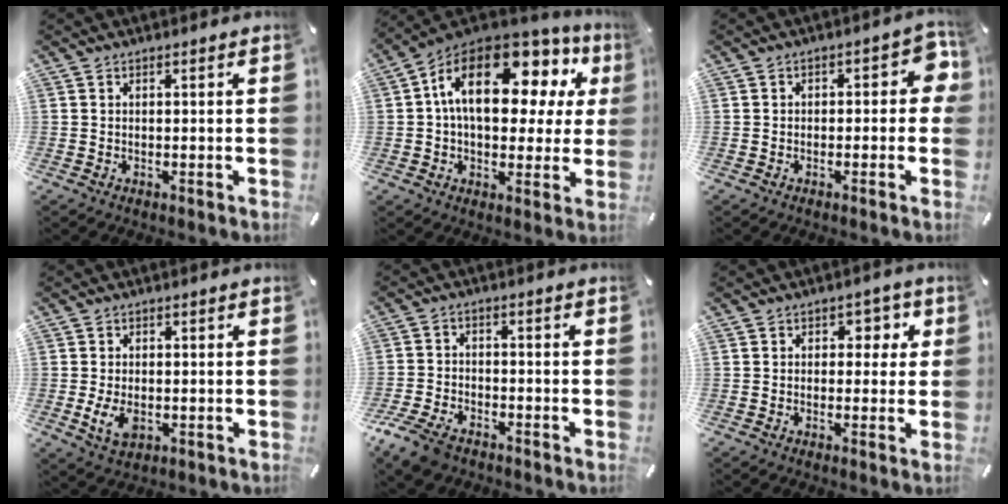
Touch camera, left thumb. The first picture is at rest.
{"total": 20.2, "force": [6.8, 11.3, 15.3], "torque": [-0.259, -0.030, 0.111]}
{"total": 5.8, "force": [-0.2, 3.4, 4.6], "torque": [-0.052, 0.008, -0.010]}
{"total": 5.0, "force": [-1.0, 3.2, 3.7], "torque": [-0.082, -0.008, -0.021]}
{"total": 7.3, "force": [-5.1, 4.1, 3.2], "torque": [-0.081, 0.016, -0.101]}
{"total": 3.9, "force": [0.6, 3.2, 2.2], "torque": [-0.010, -0.004, -0.002]}